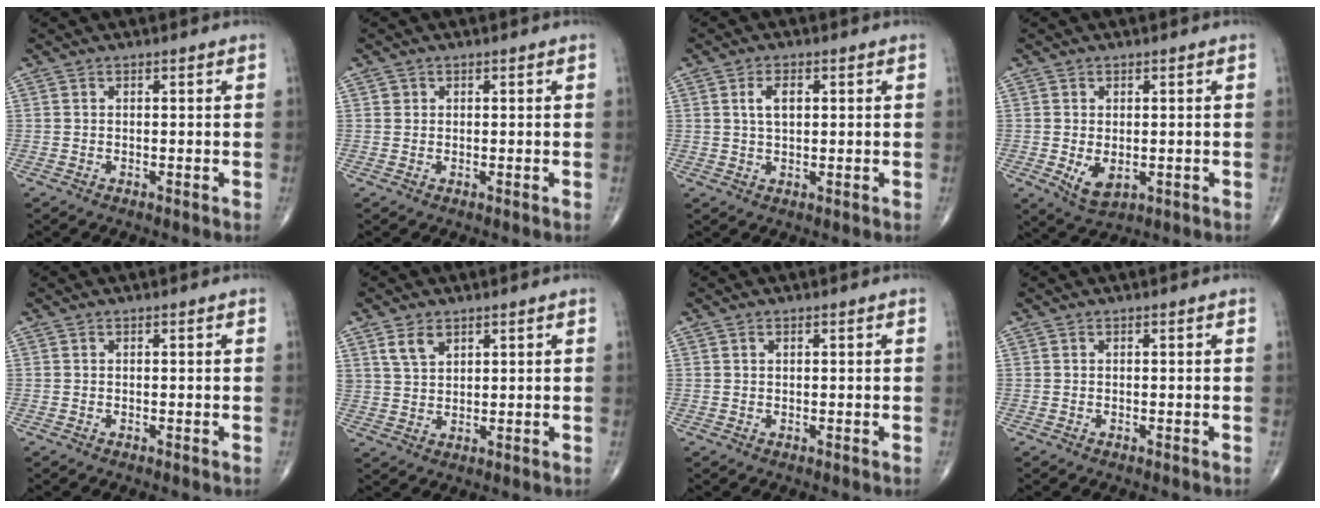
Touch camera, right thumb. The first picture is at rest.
{"total": 0.8, "force": [0.2, 0.8, 0.1], "torque": [0.005, 0.001, 0.003]}
{"total": 3.7, "force": [1.0, 2.0, 3.0], "torque": [-0.053, 0.001, 0.018]}
{"total": 4.8, "force": [-0.8, 2.9, 3.8], "torque": [-0.062, -0.012, -0.002]}
{"total": 0.0}
{"total": 4.3, "force": [2.6, 2.5, 2.3], "torque": [-0.032, -0.012, 0.054]}
{"total": 0.6, "force": [0.3, 0.3, 0.4], "torque": [-0.007, 0.001, 0.005]}
{"total": 0.0}